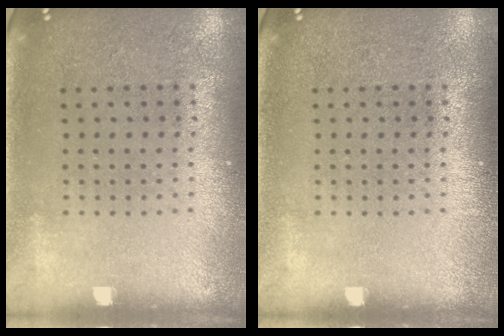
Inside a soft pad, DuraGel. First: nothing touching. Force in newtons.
{"total": 0.0}